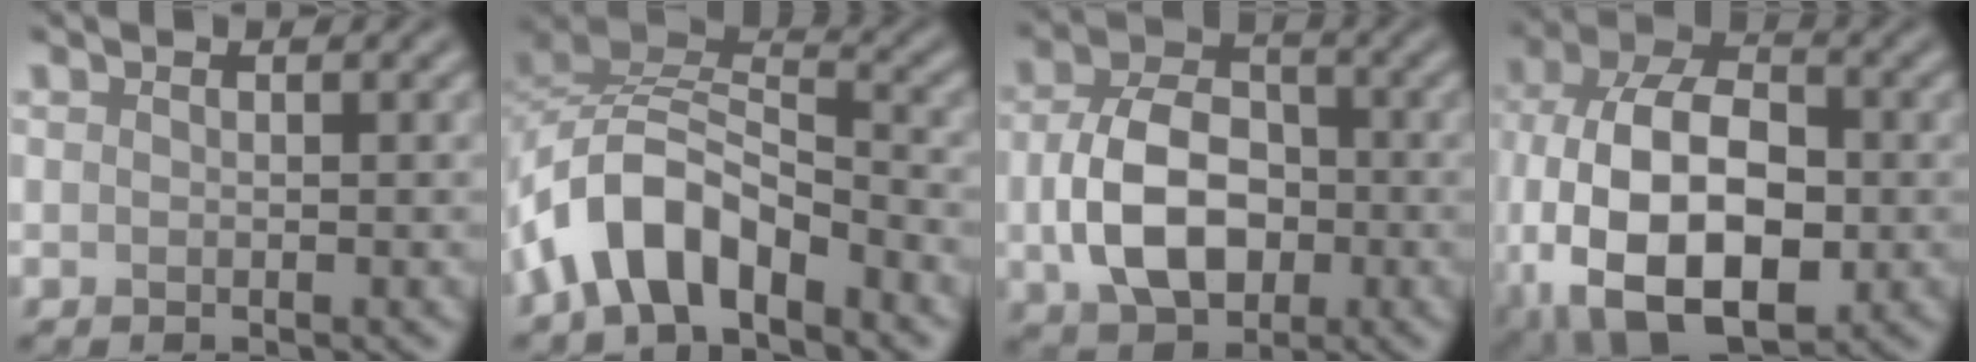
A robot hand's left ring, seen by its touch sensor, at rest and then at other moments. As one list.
[{"total": 7.0, "force": [-4.1, 3.4, 4.4], "torque": [-0.071, 0.005, -0.088]}, {"total": 7.9, "force": [-1.2, 5.4, 5.6], "torque": [-0.116, -0.001, -0.025]}, {"total": 14.6, "force": [-2.9, 9.0, 11.2], "torque": [-0.217, -0.011, -0.054]}]